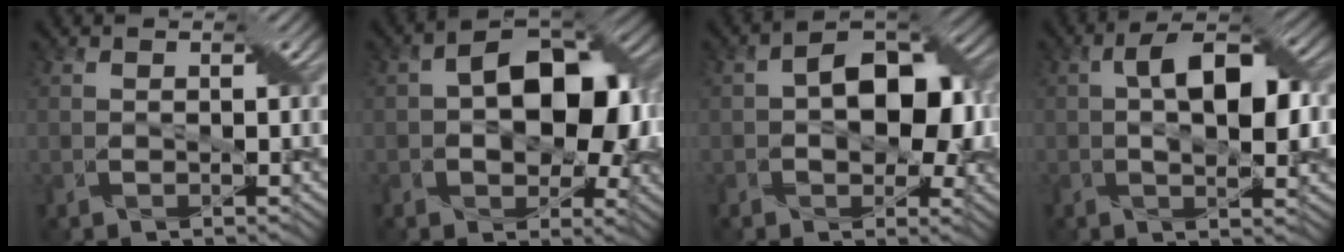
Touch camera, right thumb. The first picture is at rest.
{"total": 12.1, "force": [1.0, 7.4, 9.5], "torque": [-0.139, 0.008, 0.010]}
{"total": 9.9, "force": [0.2, 6.1, 7.8], "torque": [-0.107, 0.007, -0.006]}
{"total": 8.9, "force": [0.7, 3.9, 8.0], "torque": [-0.129, 0.013, 0.004]}